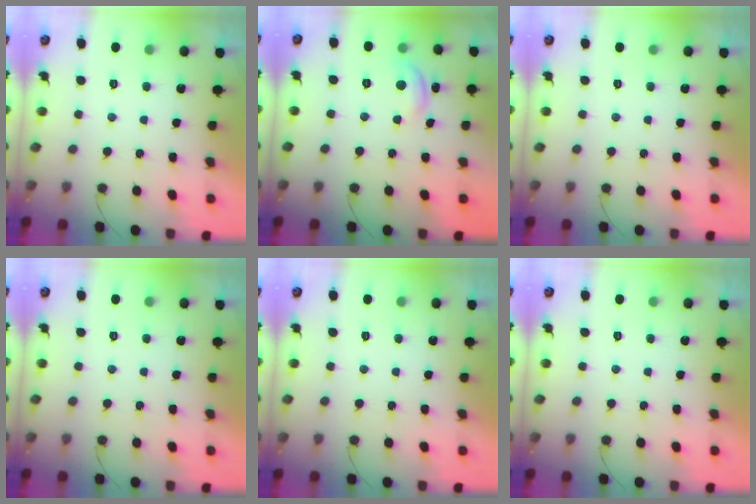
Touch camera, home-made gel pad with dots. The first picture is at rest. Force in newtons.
{"total": 8.4, "press": 8.4, "slide": 0.6}
{"total": 0.0}
{"total": 0.0}
{"total": 0.0}
{"total": 0.0}